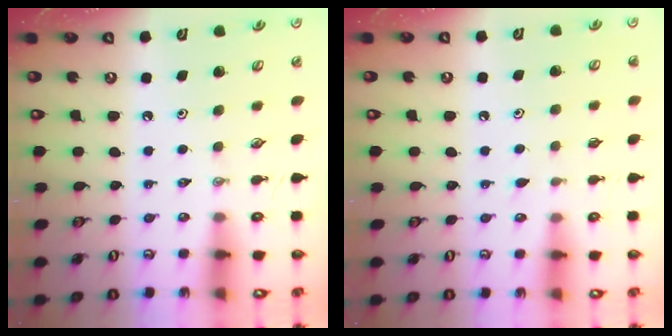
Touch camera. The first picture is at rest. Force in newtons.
{"total": 6.5, "press": 6.5, "slide": 0.4}